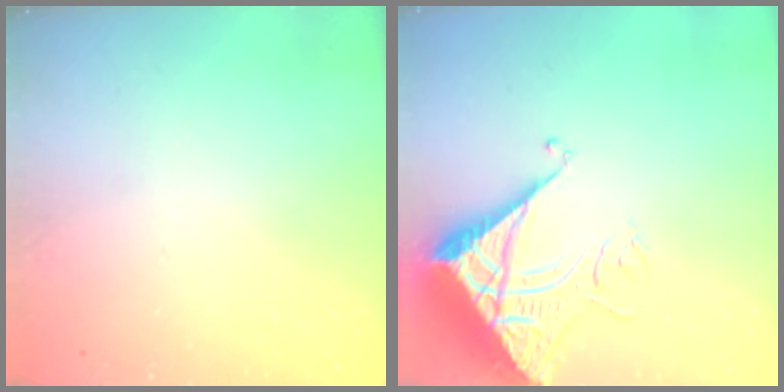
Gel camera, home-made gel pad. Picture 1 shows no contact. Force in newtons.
{"total": 11.2, "press": 11.2, "slide": 0.9}